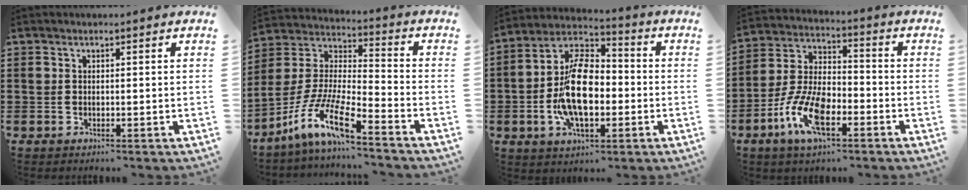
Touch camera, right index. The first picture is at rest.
{"total": 11.0, "force": [-8.4, 1.1, 6.9], "torque": [-0.168, -0.015, -0.177]}
{"total": 12.9, "force": [-2.0, 7.0, 10.6], "torque": [-0.229, 0.002, -0.042]}
{"total": 10.5, "force": [-4.8, 4.7, 8.1], "torque": [-0.192, -0.003, -0.092]}